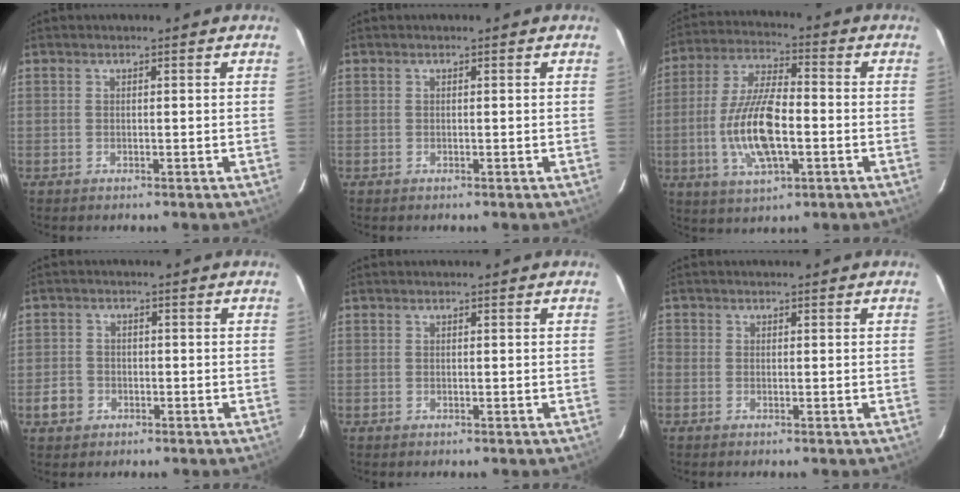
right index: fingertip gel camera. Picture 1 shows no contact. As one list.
[{"total": 0.0}, {"total": 14.5, "force": [-3.2, 5.4, 13.1], "torque": [-0.271, -0.003, -0.058]}, {"total": 4.1, "force": [-1.7, 3.6, 0.9], "torque": [-0.024, 0.013, -0.027]}, {"total": 0.0}, {"total": 0.8, "force": [-0.5, 0.4, 0.6], "torque": [-0.018, 0.000, -0.013]}]